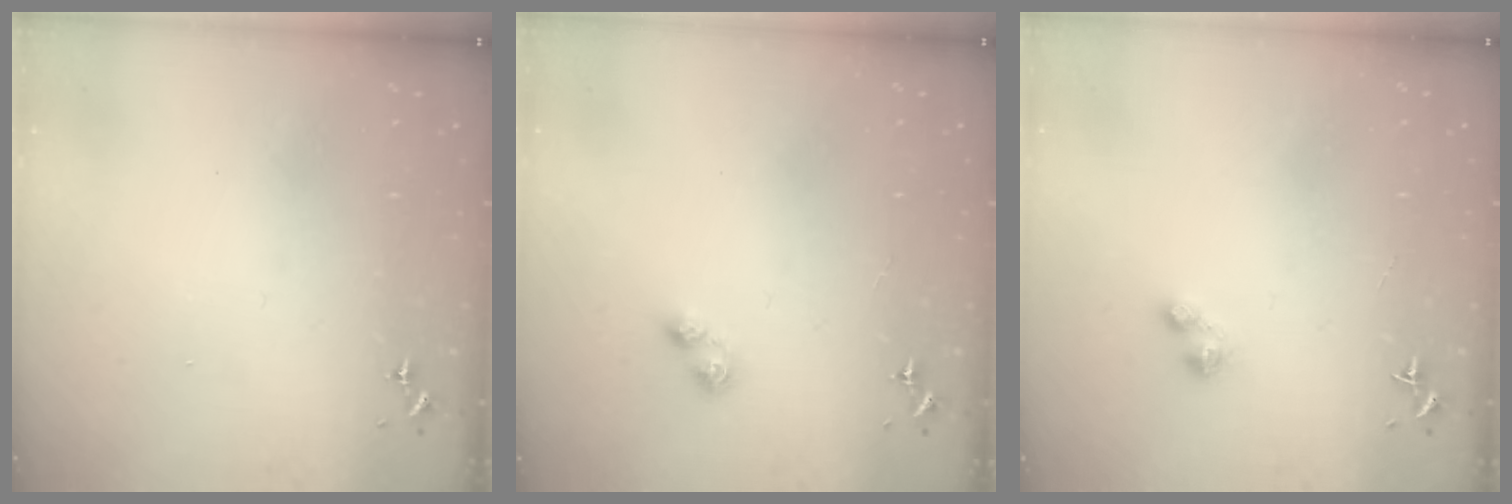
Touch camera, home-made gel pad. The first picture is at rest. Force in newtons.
{"total": 4.3, "press": 4.3, "slide": 0.5}
{"total": 1.6, "press": 1.6, "slide": 0.2}